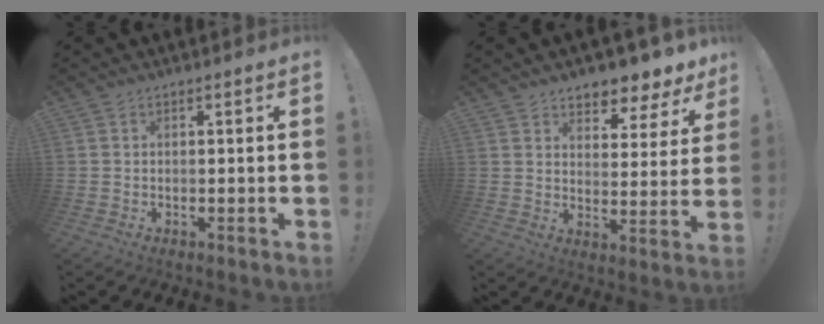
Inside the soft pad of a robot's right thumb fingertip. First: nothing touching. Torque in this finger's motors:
{"motor_torque": [0.04, 0.09, 0.29, 0.21, 0.00]}